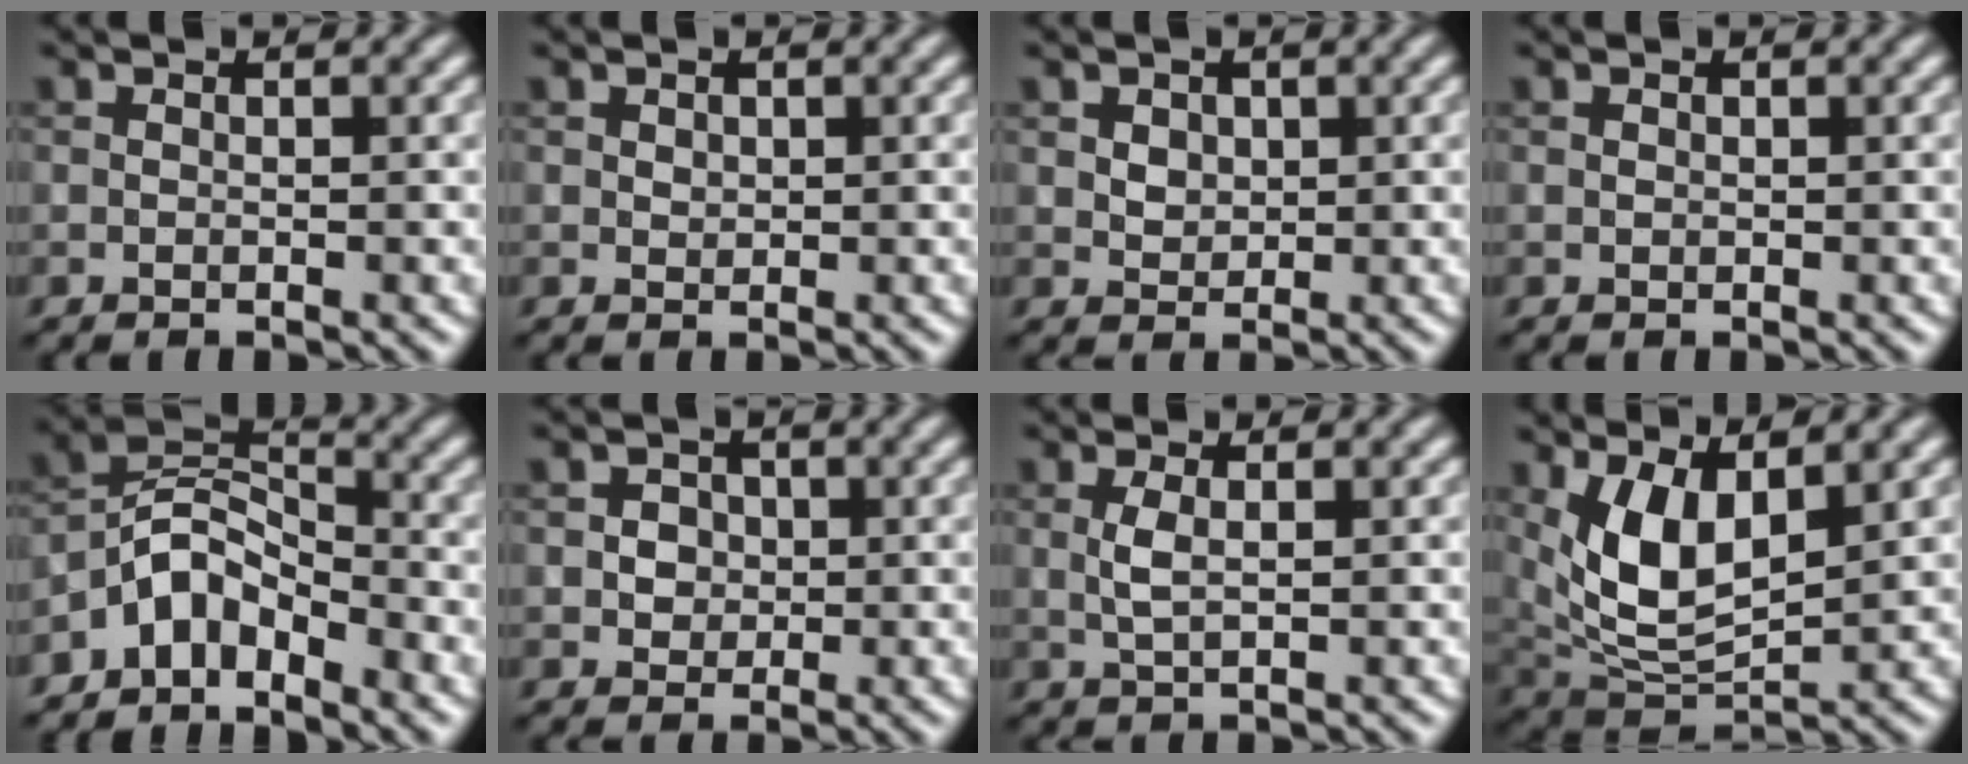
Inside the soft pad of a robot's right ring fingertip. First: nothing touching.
{"total": 0.7, "force": [0.3, 0.5, 0.2], "torque": [-0.005, -0.002, 0.007]}
{"total": 2.3, "force": [1.0, 1.7, 1.1], "torque": [-0.029, 0.005, 0.026]}
{"total": 0.0}
{"total": 4.5, "force": [-3.3, 2.2, 2.2], "torque": [-0.035, 0.012, -0.074]}
{"total": 2.2, "force": [0.3, 2.0, 0.9], "torque": [-0.004, 0.003, 0.003]}
{"total": 1.6, "force": [0.4, 0.5, 1.5], "torque": [-0.037, 0.001, 0.008]}
{"total": 6.3, "force": [1.9, 3.0, 5.2], "torque": [-0.114, -0.013, 0.045]}